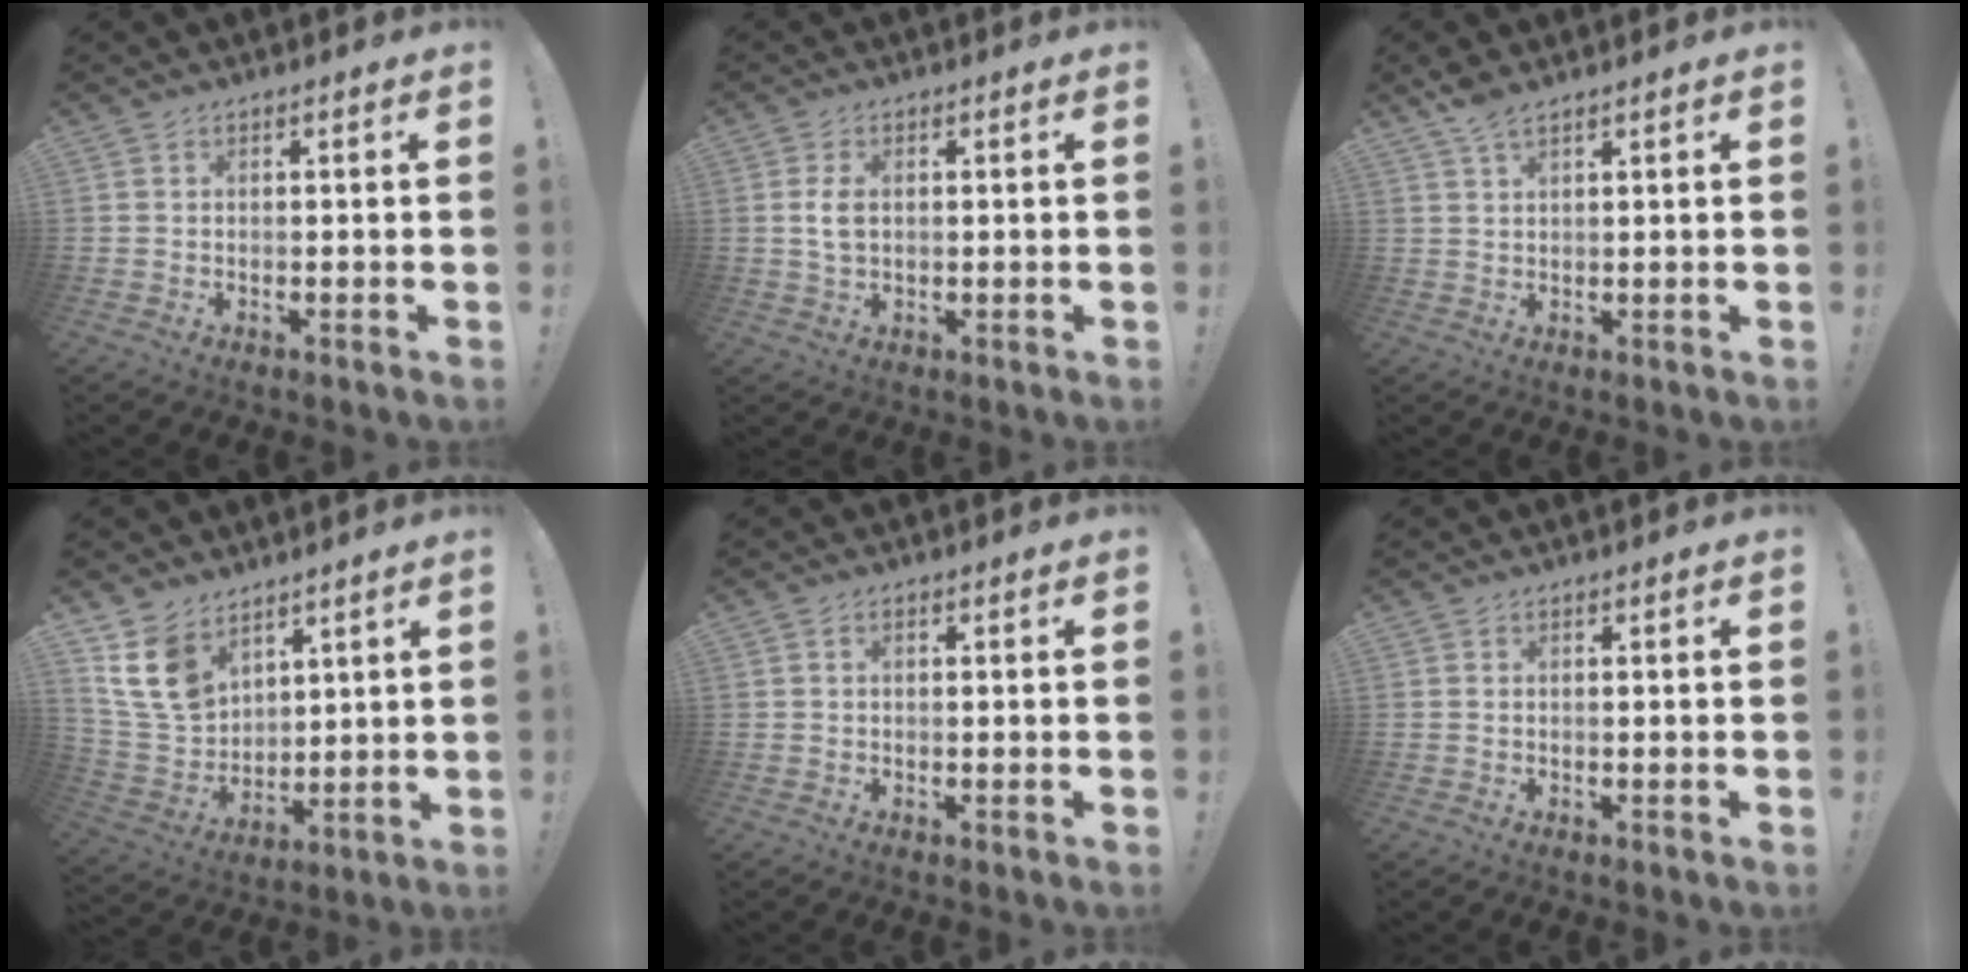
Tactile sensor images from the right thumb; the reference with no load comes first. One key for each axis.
{"total": 4.1, "fx": 0.5, "fy": 2.7, "fz": 3.0, "tx": -0.064, "ty": -0.002, "tz": 0.004}
{"total": 3.9, "fx": 3.0, "fy": 1.0, "fz": 2.4, "tx": -0.051, "ty": -0.012, "tz": 0.054}
{"total": 15.2, "fx": 9.1, "fy": 9.9, "fz": 7.0, "tx": -0.145, "ty": -0.049, "tz": 0.184}
{"total": 0.7, "fx": -0.1, "fy": 0.6, "fz": 0.4, "tx": -0.007, "ty": 0.002, "tz": -0.001}
{"total": 0.0}